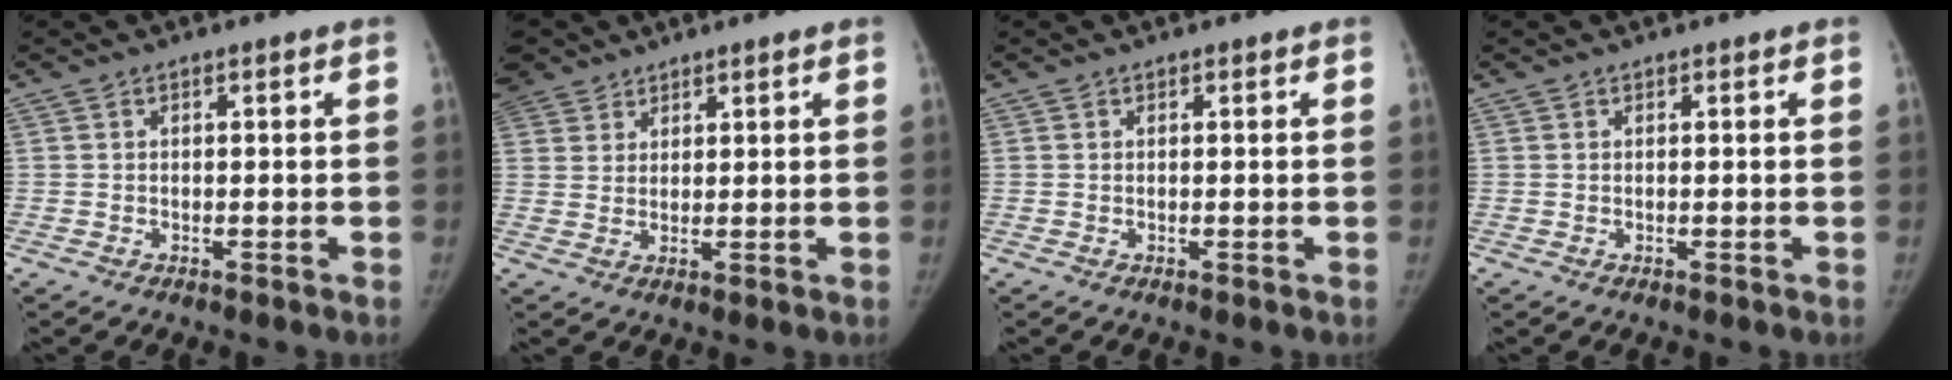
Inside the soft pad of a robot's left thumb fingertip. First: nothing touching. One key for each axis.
{"total": 11.4, "fx": 7.5, "fy": 8.1, "fz": 3.1, "tx": -0.085, "ty": 0.014, "tz": 0.154}
{"total": 0.0}
{"total": 0.0}